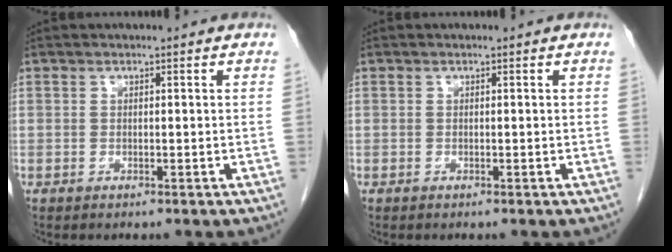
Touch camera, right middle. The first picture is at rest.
{"total": 0.0}